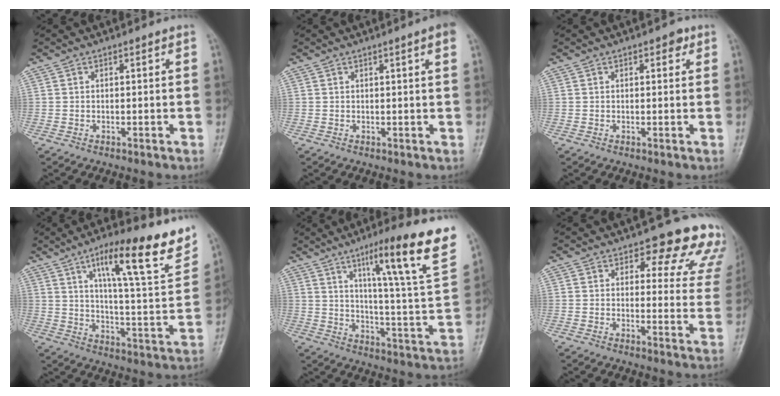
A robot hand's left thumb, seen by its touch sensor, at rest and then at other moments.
{"total": 2.6, "force": [1.2, -0.1, 2.3], "torque": [-0.035, -0.001, 0.016]}
{"total": 1.9, "force": [1.0, 1.1, 1.2], "torque": [-0.006, -0.001, 0.011]}
{"total": 20.0, "force": [11.8, 3.9, 15.6], "torque": [-0.198, -0.051, 0.181]}
{"total": 22.5, "force": [12.0, 2.4, 18.8], "torque": [-0.246, -0.042, 0.177]}
{"total": 14.6, "force": [12.3, 6.0, 5.1], "torque": [0.005, -0.074, 0.112]}